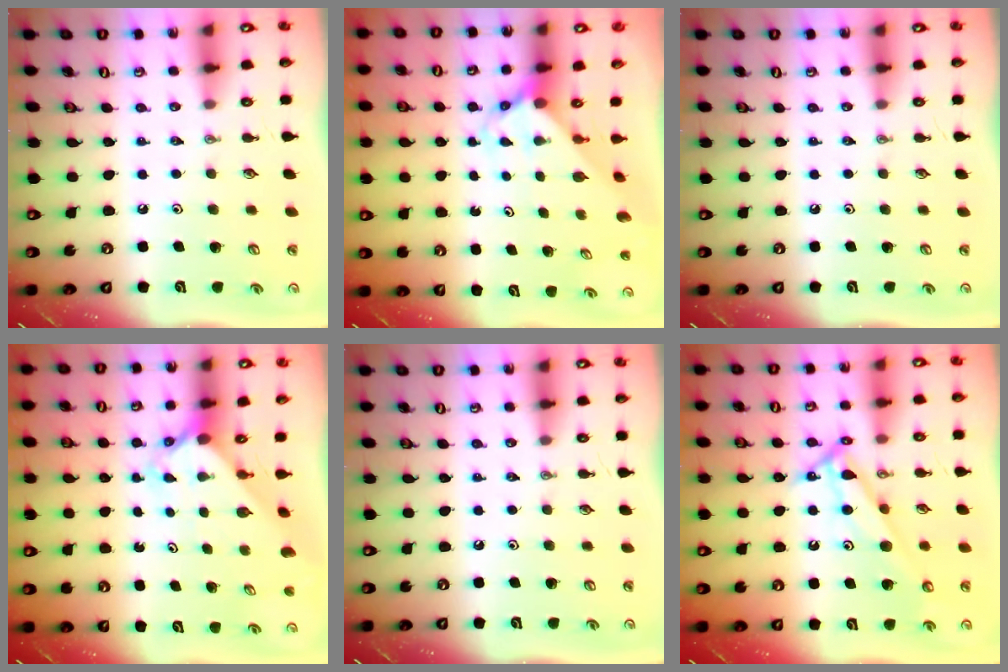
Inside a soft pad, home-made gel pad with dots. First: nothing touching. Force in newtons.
{"total": 3.6, "press": 3.6, "slide": 0.3}
{"total": 0.0}
{"total": 2.4, "press": 2.4, "slide": 0.3}
{"total": 0.0}
{"total": 10.4, "press": 10.4, "slide": 0.3}